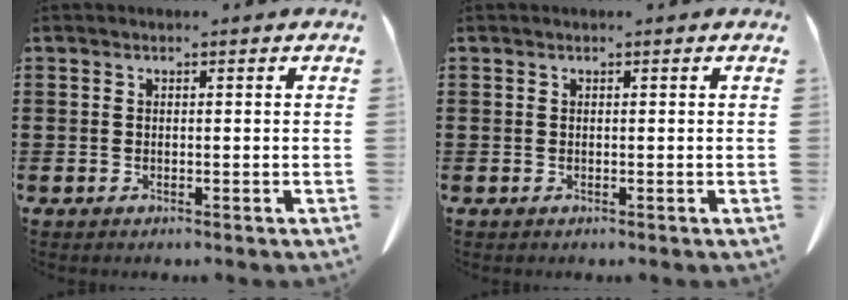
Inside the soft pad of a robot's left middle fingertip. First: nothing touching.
{"total": 0.0}